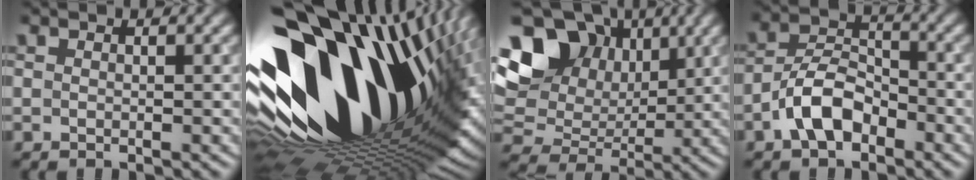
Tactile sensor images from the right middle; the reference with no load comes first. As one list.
[{"total": 20.2, "force": [1.9, 11.7, 16.4], "torque": [-0.298, -0.054, 0.045]}, {"total": 15.2, "force": [5.7, 11.0, 8.7], "torque": [-0.196, 0.056, 0.090]}, {"total": 4.9, "force": [-2.8, 2.6, 3.1], "torque": [-0.052, 0.011, -0.061]}]